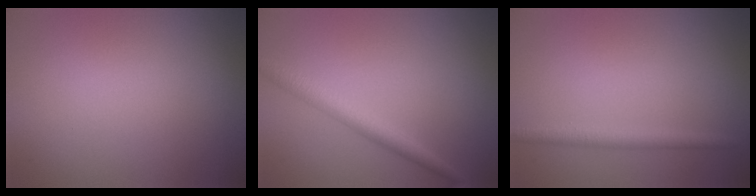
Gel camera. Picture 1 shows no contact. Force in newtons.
{"total": 2.7, "press": 2.7, "slide": 0.1}
{"total": 2.0, "press": 2.0, "slide": 0.2}